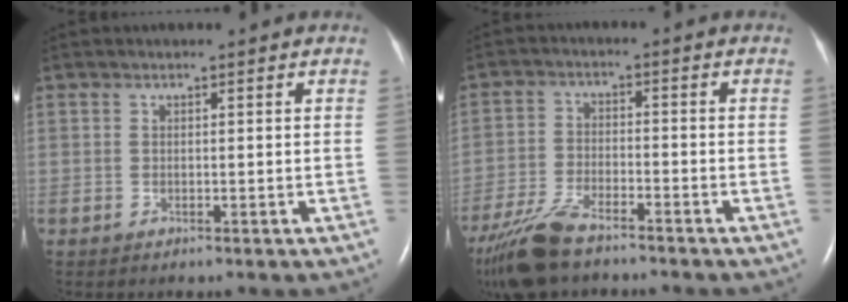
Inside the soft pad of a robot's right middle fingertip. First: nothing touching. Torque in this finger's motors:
{"motor_torque": [0.78, -0.78, 0.14, 0.04]}